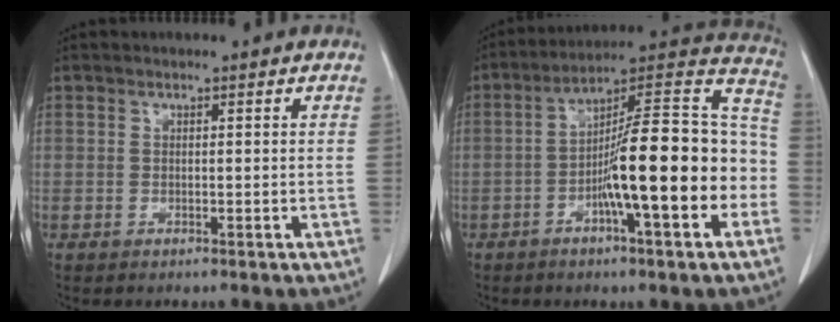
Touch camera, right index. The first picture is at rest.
{"total": 19.8, "force": [-4.8, 3.0, 19.0], "torque": [-0.253, 0.031, -0.074]}